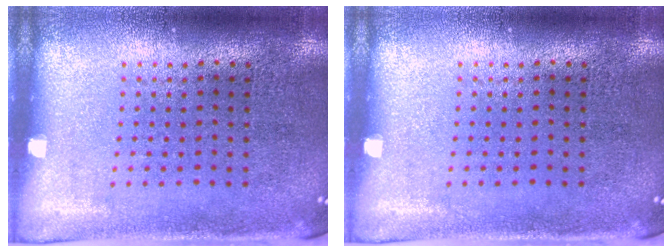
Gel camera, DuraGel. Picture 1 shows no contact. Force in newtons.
{"total": 0.0}